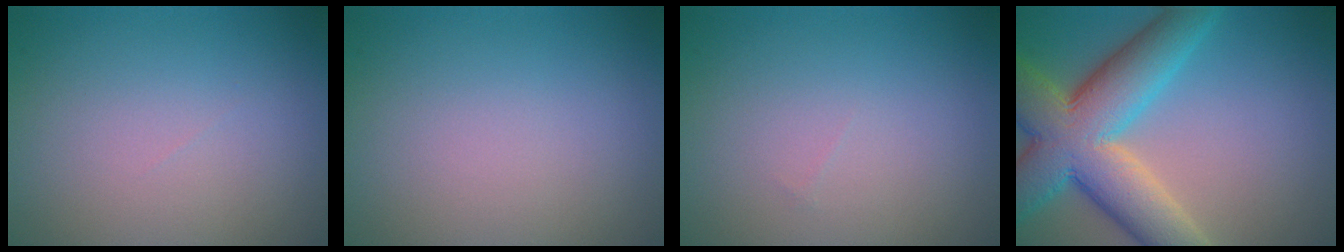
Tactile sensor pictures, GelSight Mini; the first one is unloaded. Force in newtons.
{"total": 0.0}
{"total": 0.0}
{"total": 11.5, "press": 11.5, "slide": 0.8}